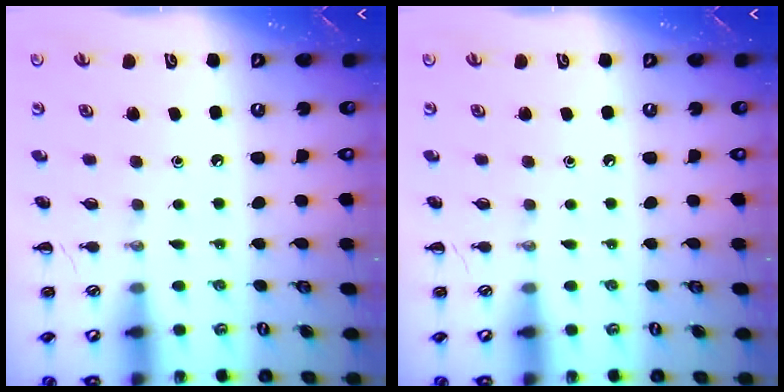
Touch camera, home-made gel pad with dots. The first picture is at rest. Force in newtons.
{"total": 0.0}